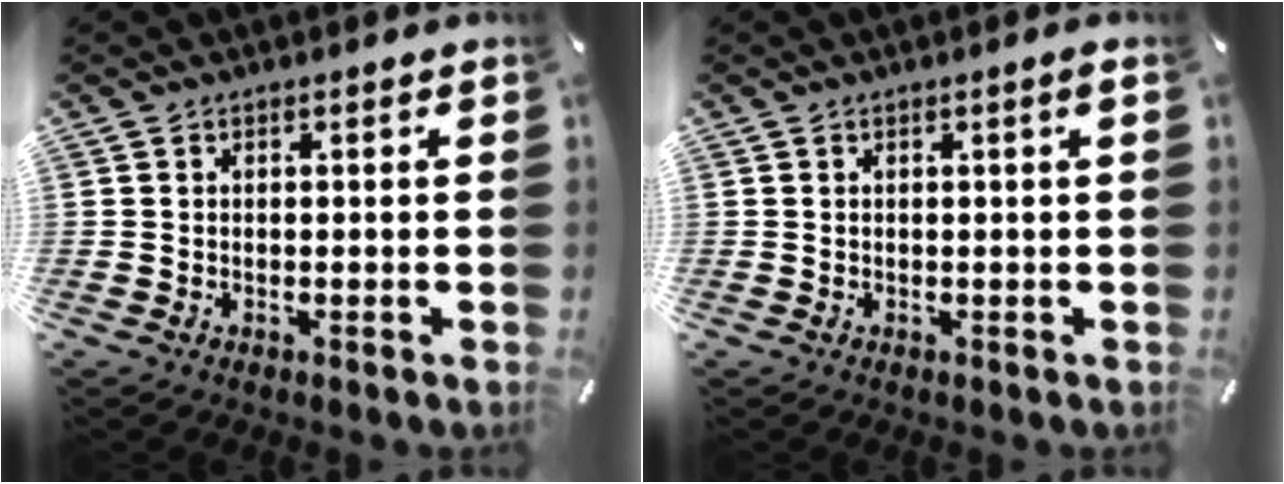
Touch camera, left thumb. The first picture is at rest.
{"total": 1.1, "force": [0.2, 0.0, 1.1], "torque": [-0.018, 0.001, 0.003]}